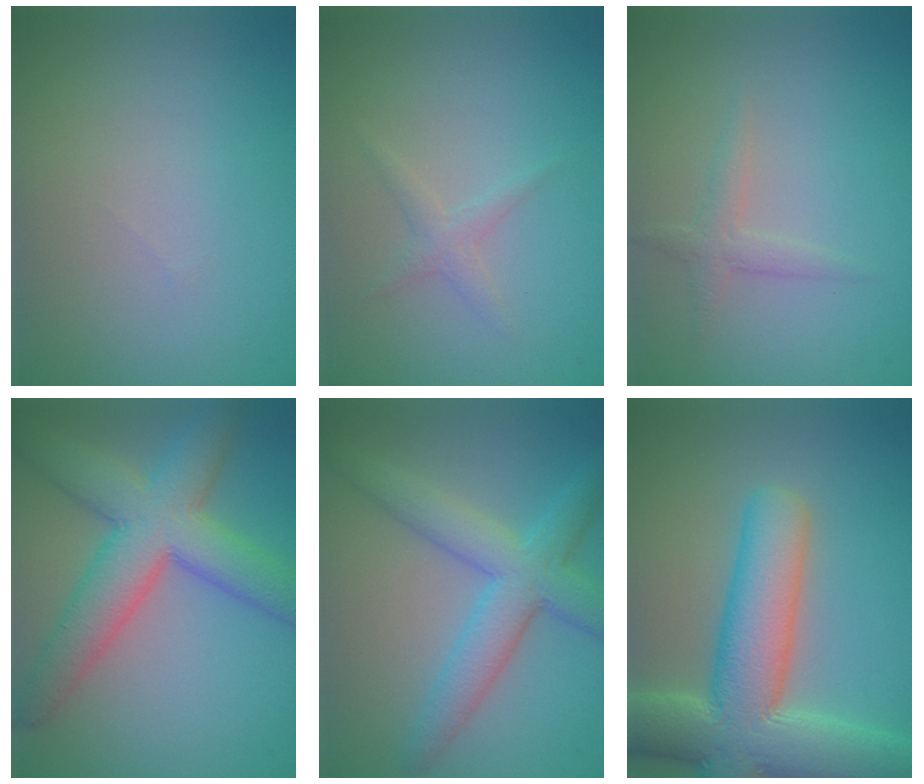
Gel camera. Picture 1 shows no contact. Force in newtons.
{"total": 1.3, "press": 1.3, "slide": 0.0}
{"total": 1.5, "press": 1.5, "slide": 0.0}
{"total": 8.4, "press": 8.4, "slide": 0.4}
{"total": 5.6, "press": 5.6, "slide": 0.1}
{"total": 10.9, "press": 10.9, "slide": 0.7}